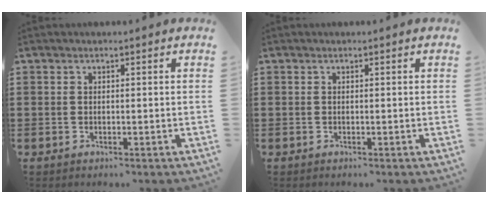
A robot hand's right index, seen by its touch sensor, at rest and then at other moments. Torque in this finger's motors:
{"motor_torque": [1.03, 1.11, 0.00, 0.01]}